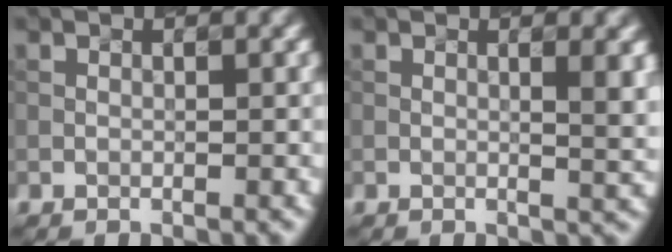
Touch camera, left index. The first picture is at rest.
{"total": 3.3, "force": [0.7, 1.0, 3.0], "torque": [-0.028, 0.002, 0.015]}